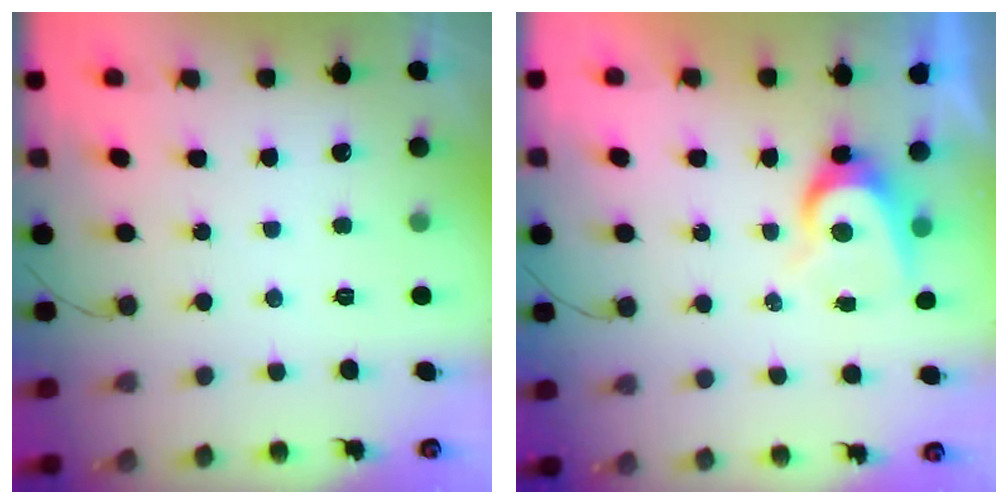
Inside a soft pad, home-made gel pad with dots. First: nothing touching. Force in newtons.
{"total": 6.7, "press": 6.7, "slide": 0.7}